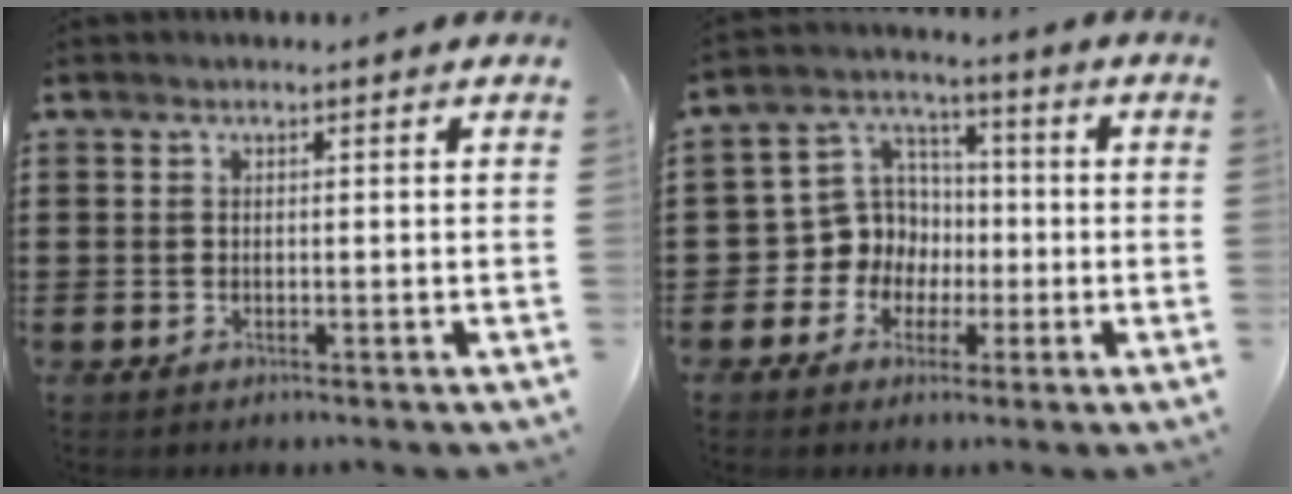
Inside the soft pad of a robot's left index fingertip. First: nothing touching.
{"total": 8.1, "force": [-0.9, 7.9, 1.6], "torque": [-0.082, -0.001, -0.018]}